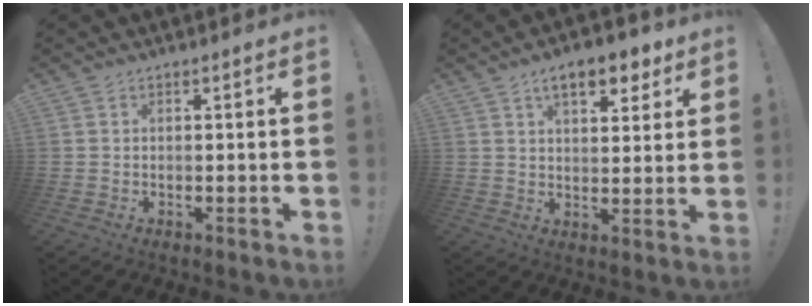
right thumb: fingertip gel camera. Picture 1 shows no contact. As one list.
[{"total": 9.9, "force": [5.7, 4.4, 6.7], "torque": [-0.091, -0.020, 0.097]}]